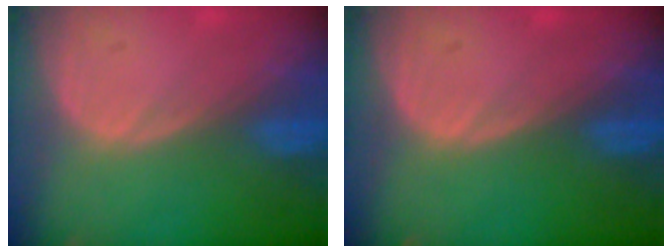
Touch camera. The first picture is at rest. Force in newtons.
{"total": 0.0}